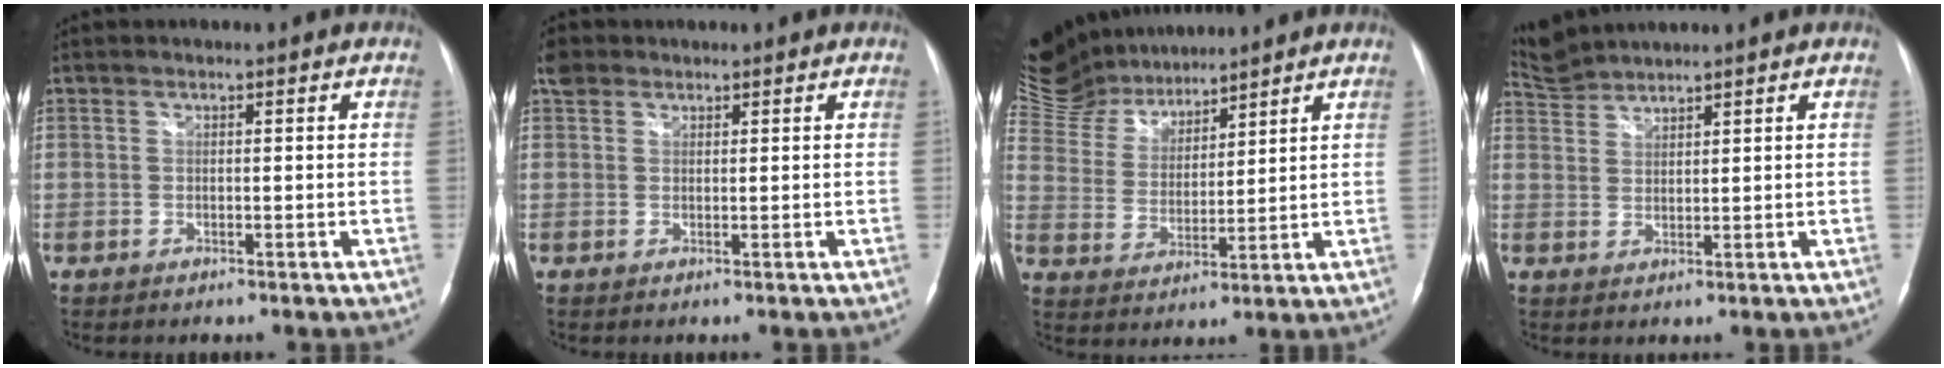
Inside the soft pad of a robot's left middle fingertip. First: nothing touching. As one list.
[{"total": 2.7, "force": [1.7, 1.9, 0.7], "torque": [-0.018, 0.020, 0.031]}, {"total": 13.8, "force": [12.8, 4.4, 2.8], "torque": [-0.075, 0.030, 0.250]}, {"total": 4.5, "force": [4.4, -0.2, -0.5], "torque": [-0.006, 0.016, 0.096]}]